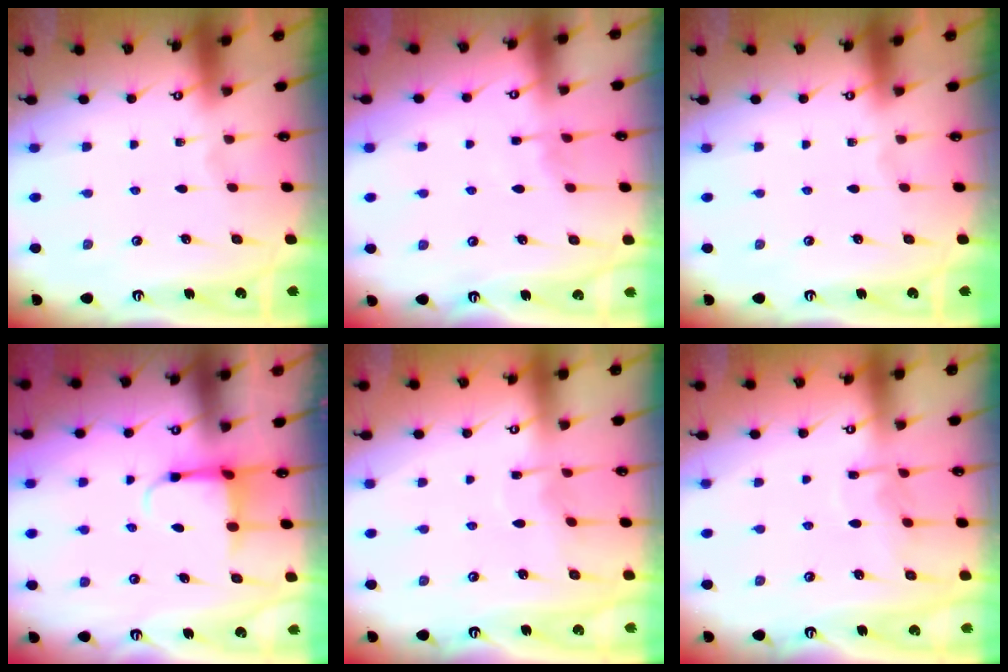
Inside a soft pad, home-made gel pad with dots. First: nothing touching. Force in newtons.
{"total": 3.4, "press": 3.3, "slide": 0.6}
{"total": 0.0}
{"total": 4.5, "press": 4.4, "slide": 0.9}
{"total": 4.1, "press": 4.0, "slide": 0.6}
{"total": 6.3, "press": 6.3, "slide": 0.5}